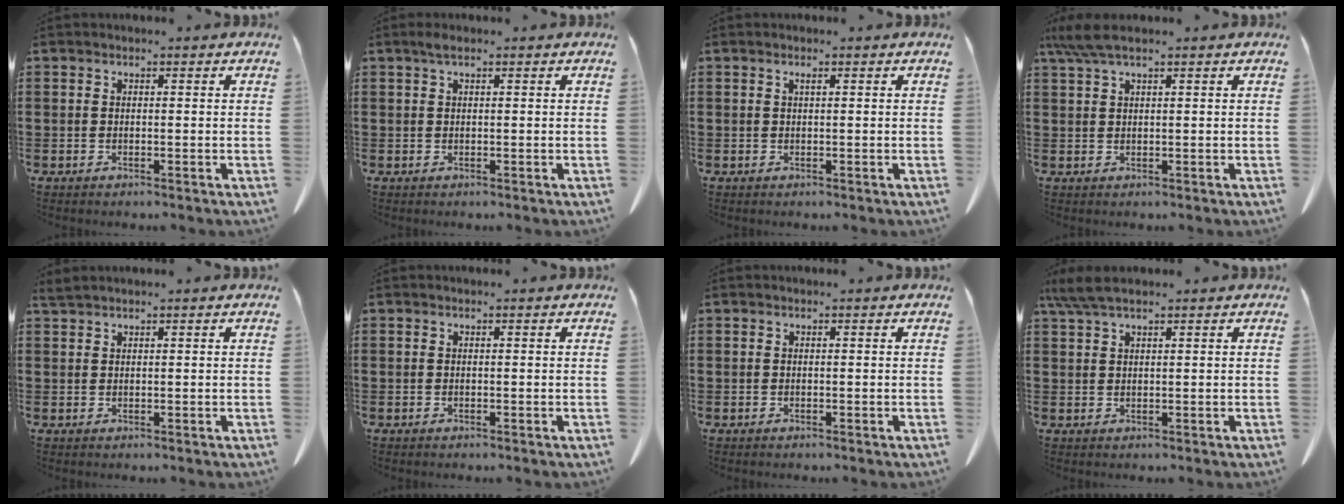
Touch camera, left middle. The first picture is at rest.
{"total": 1.0, "force": [0.5, 0.2, 0.9], "torque": [-0.019, 0.002, 0.009]}
{"total": 0.5, "force": [0.3, 0.1, 0.5], "torque": [-0.010, -0.002, 0.006]}
{"total": 3.7, "force": [2.4, 0.4, 2.8], "torque": [-0.059, 0.001, 0.045]}
{"total": 1.3, "force": [1.1, 0.0, 0.5], "torque": [-0.014, -0.002, 0.023]}
{"total": 0.0}
{"total": 0.0}
{"total": 3.9, "force": [2.7, 0.6, 2.8], "torque": [-0.059, 0.002, 0.051]}